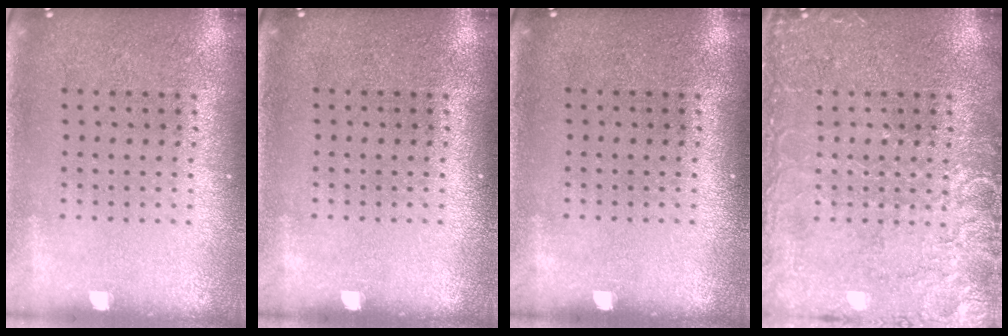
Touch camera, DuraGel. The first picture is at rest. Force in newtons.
{"total": 0.0}
{"total": 0.0}
{"total": 4.2, "press": 4.2, "slide": 0.5}